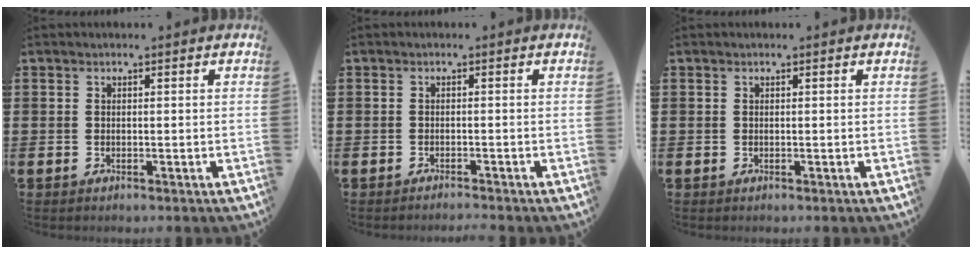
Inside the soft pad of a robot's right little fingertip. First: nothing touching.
{"total": 0.8, "force": [-0.8, -0.1, 0.0], "torque": [-0.001, 0.000, -0.017]}
{"total": 0.0}